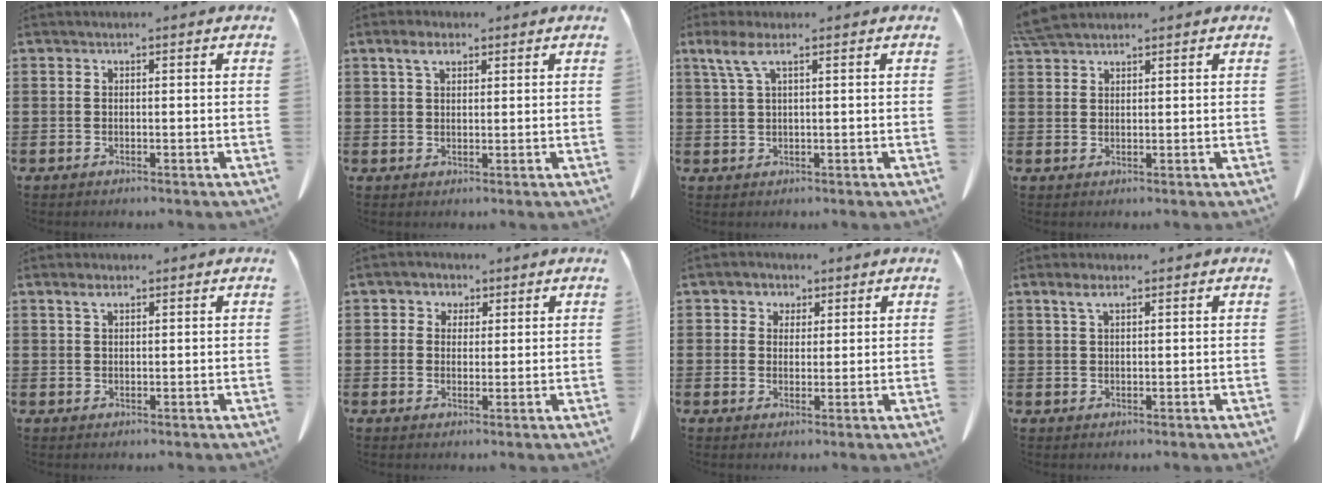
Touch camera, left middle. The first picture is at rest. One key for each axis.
{"total": 3.4, "fx": 2.1, "fy": 1.4, "fz": 2.2, "tx": -0.048, "ty": 0.006, "tz": 0.038}
{"total": 3.6, "fx": 1.7, "fy": 0.6, "fz": 3.1, "tx": -0.073, "ty": -0.001, "tz": 0.028}
{"total": 3.7, "fx": 3.3, "fy": 0.7, "fz": 1.4, "tx": -0.038, "ty": -0.001, "tz": 0.065}
{"total": 2.0, "fx": 1.2, "fy": 0.7, "fz": 1.4, "tx": -0.032, "ty": 0.002, "tz": 0.023}
{"total": 2.3, "fx": 1.3, "fy": 1.8, "fz": 0.2, "tx": -0.014, "ty": 0.011, "tz": 0.023}
{"total": 2.6, "fx": 1.7, "fy": 2.0, "fz": 0.2, "tx": -0.007, "ty": 0.009, "tz": 0.028}
{"total": 2.5, "fx": 1.5, "fy": 0.8, "fz": 1.9, "tx": -0.042, "ty": 0.003, "tz": 0.026}